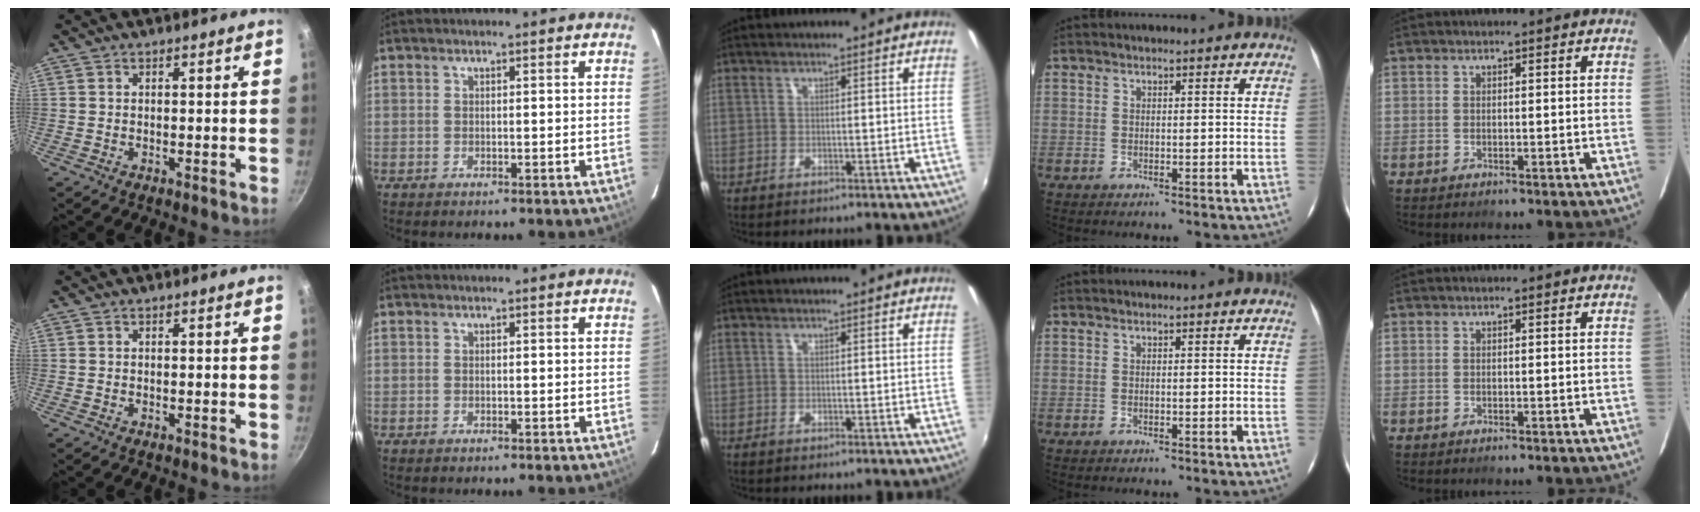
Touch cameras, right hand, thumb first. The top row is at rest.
{}